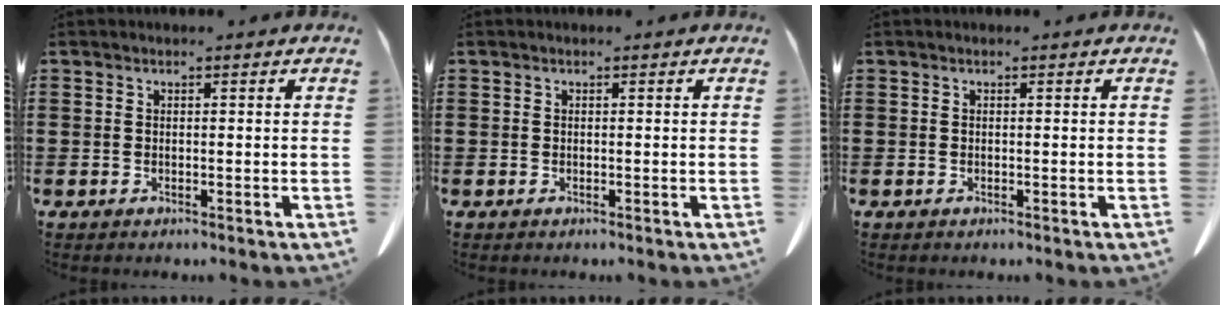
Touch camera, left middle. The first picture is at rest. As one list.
[{"total": 0.0}, {"total": 0.0}]